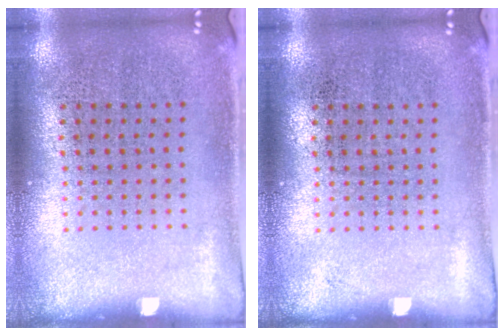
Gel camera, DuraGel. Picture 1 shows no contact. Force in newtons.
{"total": 0.0}